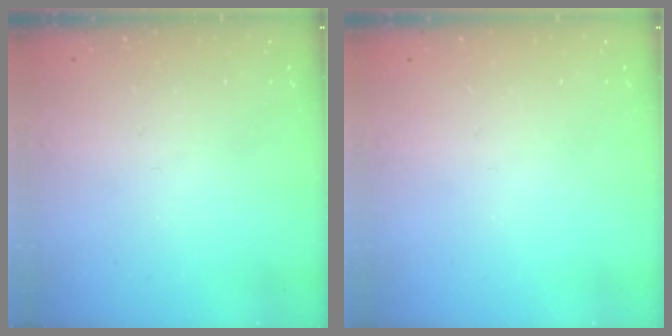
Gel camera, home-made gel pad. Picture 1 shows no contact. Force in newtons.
{"total": 0.0}